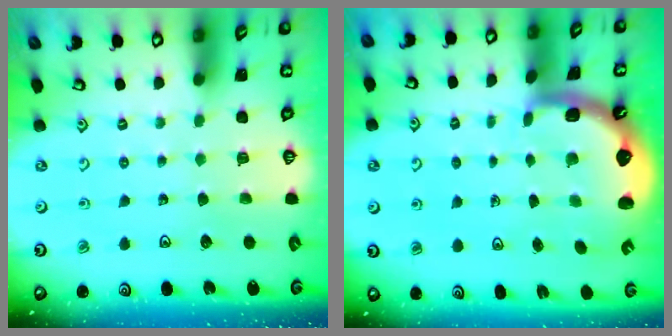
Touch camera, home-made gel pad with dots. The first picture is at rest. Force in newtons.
{"total": 3.2, "press": 2.2, "slide": 2.3}